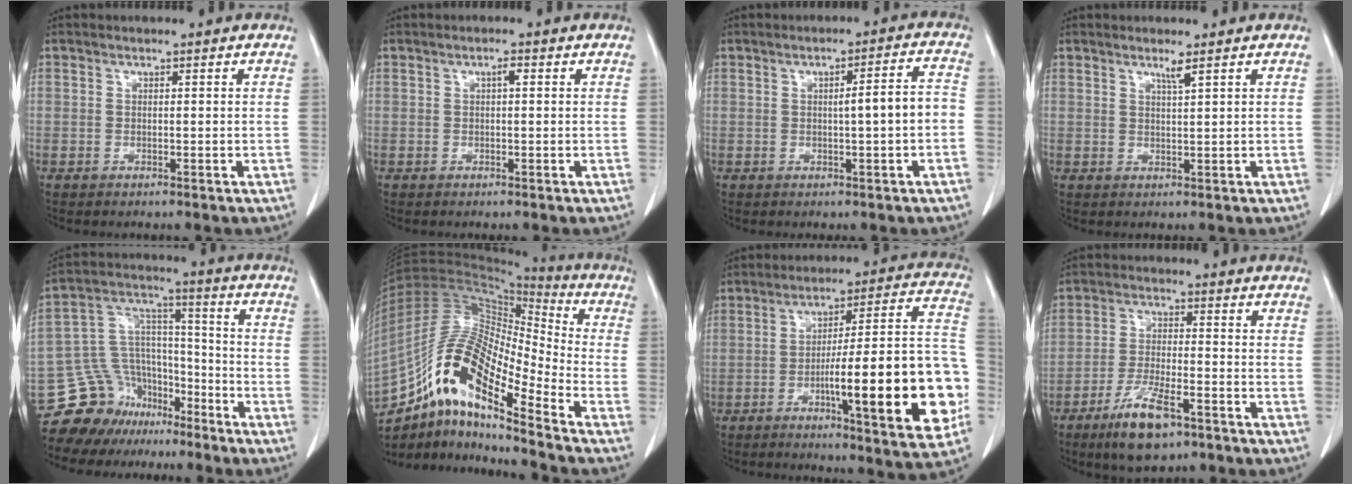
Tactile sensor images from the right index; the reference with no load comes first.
{"total": 1.0, "force": [0.3, 0.2, 1.0], "torque": [-0.017, 0.004, 0.003]}
{"total": 5.2, "force": [-0.6, 0.2, 5.1], "torque": [-0.074, 0.016, -0.006]}
{"total": 1.6, "force": [1.1, -0.4, 1.1], "torque": [-0.022, -0.006, 0.023]}
{"total": 13.7, "force": [-10.7, 8.2, 2.3], "torque": [-0.052, 0.082, -0.186]}
{"total": 18.9, "force": [-11.9, 3.9, 14.2], "torque": [-0.286, 0.018, -0.211]}
{"total": 22.2, "force": [-5.7, 2.6, 21.3], "torque": [-0.232, 0.018, -0.075]}
{"total": 9.3, "force": [-5.9, 2.4, 6.8], "torque": [-0.134, -0.014, -0.102]}